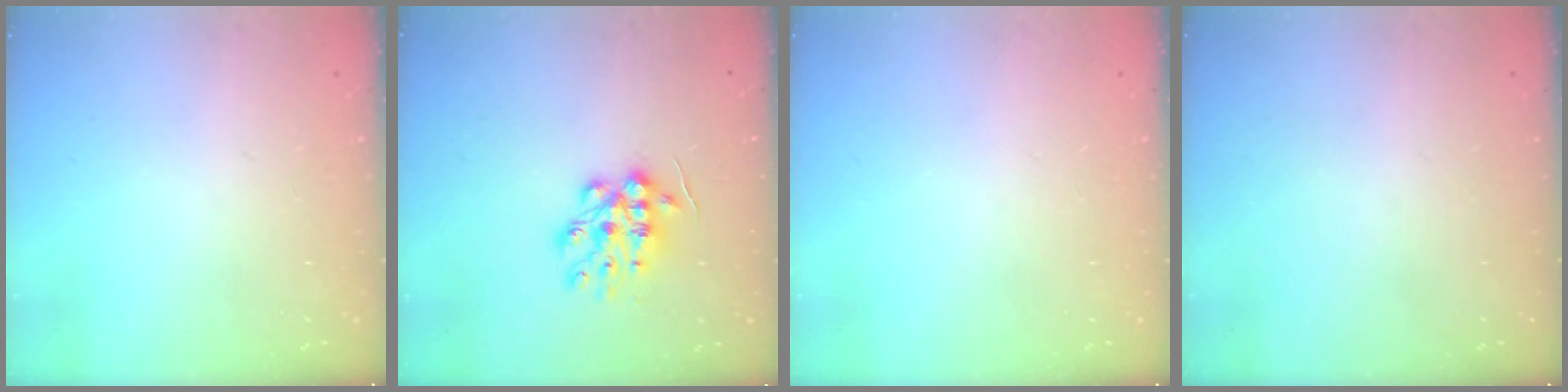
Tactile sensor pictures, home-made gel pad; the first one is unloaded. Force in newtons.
{"total": 12.1, "press": 12.1, "slide": 0.3}
{"total": 0.0}
{"total": 0.0}